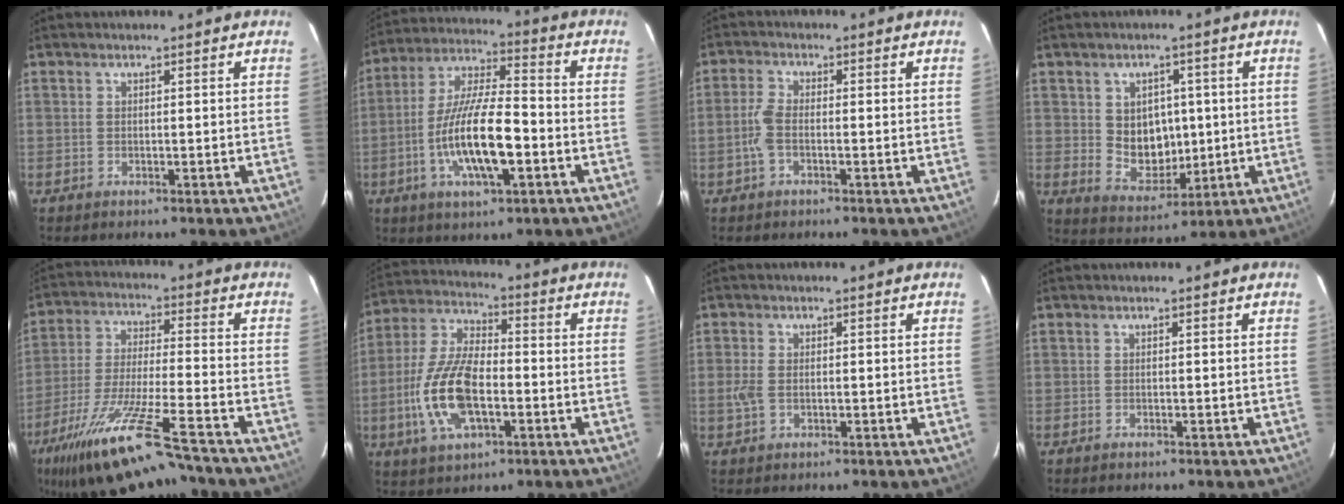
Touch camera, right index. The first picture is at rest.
{"total": 15.1, "force": [-4.5, 4.1, 13.8], "torque": [-0.274, -0.003, -0.082]}
{"total": 3.2, "force": [-1.1, 1.4, 2.7], "torque": [-0.066, 0.007, -0.022]}
{"total": 8.0, "force": [0.8, 6.8, 4.2], "torque": [-0.076, 0.003, 0.033]}
{"total": 18.7, "force": [-14.3, 2.0, 11.8], "torque": [-0.237, -0.049, -0.245]}
{"total": 14.8, "force": [-3.8, 6.8, 12.6], "torque": [-0.272, 0.004, -0.070]}
{"total": 2.7, "force": [-0.3, 1.8, 2.0], "torque": [-0.047, 0.002, -0.002]}
{"total": 0.0}